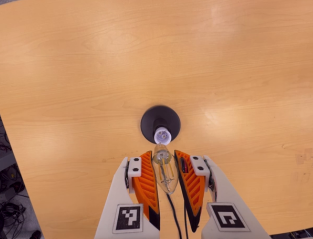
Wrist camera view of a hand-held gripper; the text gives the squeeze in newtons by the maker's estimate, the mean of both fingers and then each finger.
{"total": 18.7, "left": 20.6, "right": 16.9}